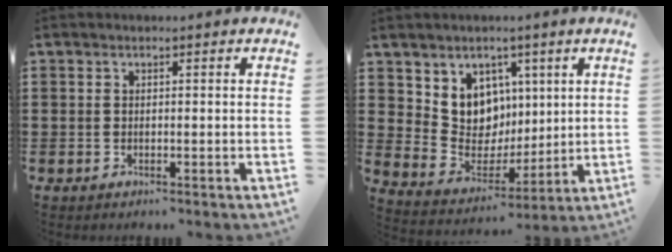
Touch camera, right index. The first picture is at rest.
{"total": 8.0, "force": [3.5, 7.1, 1.5], "torque": [-0.060, -0.033, 0.072]}